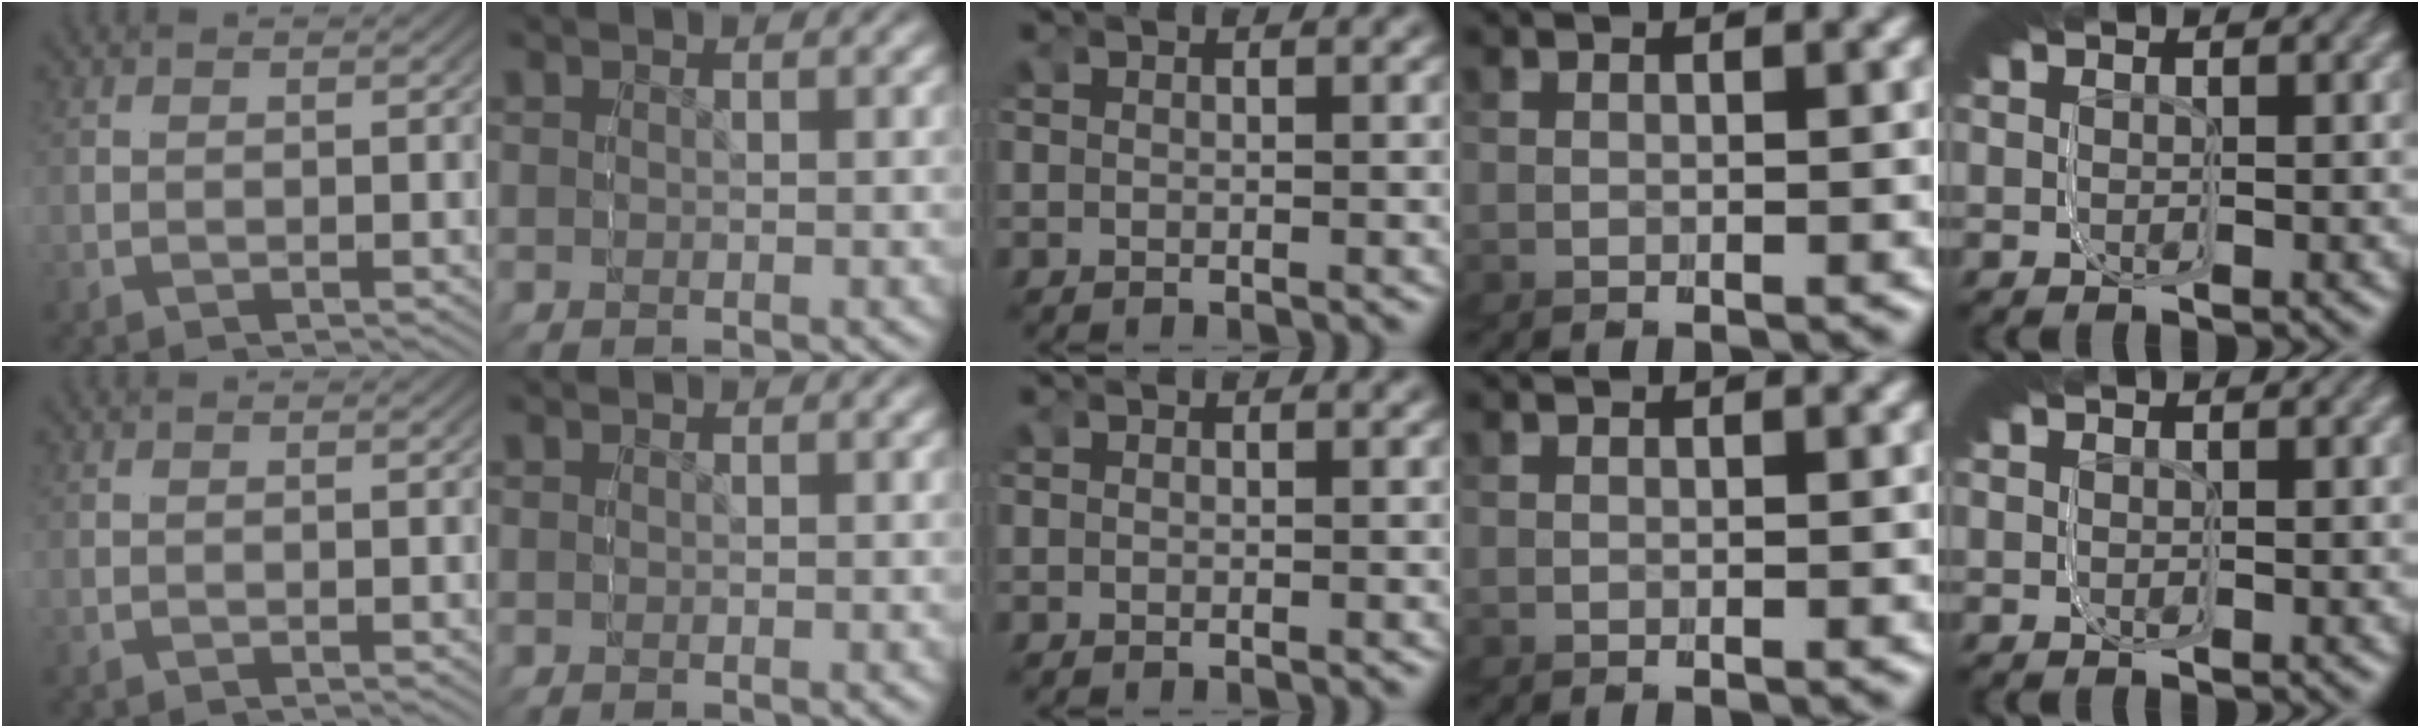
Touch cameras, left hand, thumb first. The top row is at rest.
{}